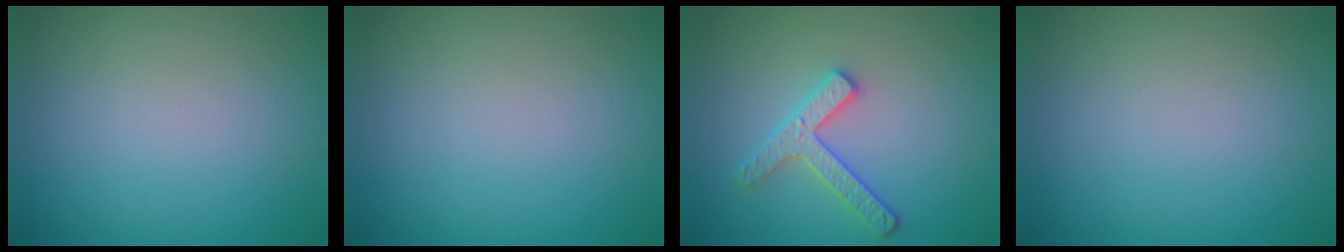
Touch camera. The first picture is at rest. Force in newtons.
{"total": 0.0}
{"total": 2.6, "press": 2.6, "slide": 0.4}
{"total": 0.0}